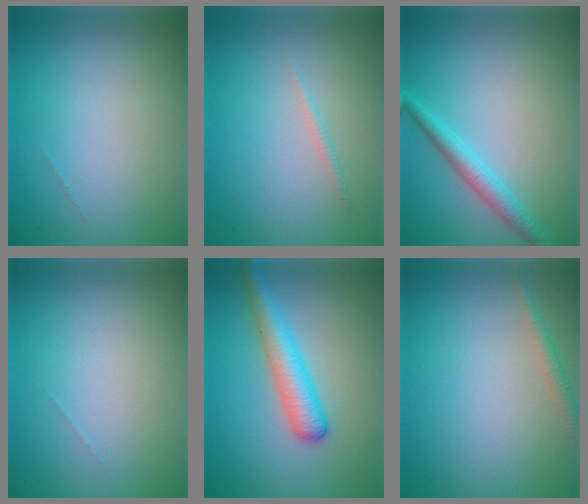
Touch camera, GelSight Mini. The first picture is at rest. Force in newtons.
{"total": 0.7, "press": 0.7, "slide": 0.1}
{"total": 2.6, "press": 2.6, "slide": 0.1}
{"total": 0.0}
{"total": 4.1, "press": 4.1, "slide": 0.1}
{"total": 1.4, "press": 1.4, "slide": 0.0}